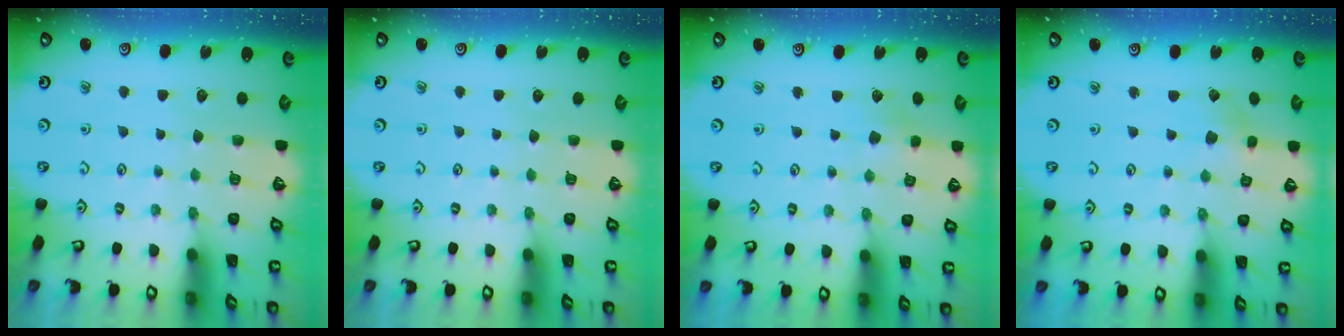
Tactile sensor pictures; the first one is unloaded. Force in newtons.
{"total": 0.0}
{"total": 2.3, "press": 2.3, "slide": 0.4}
{"total": 2.6, "press": 2.6, "slide": 0.4}